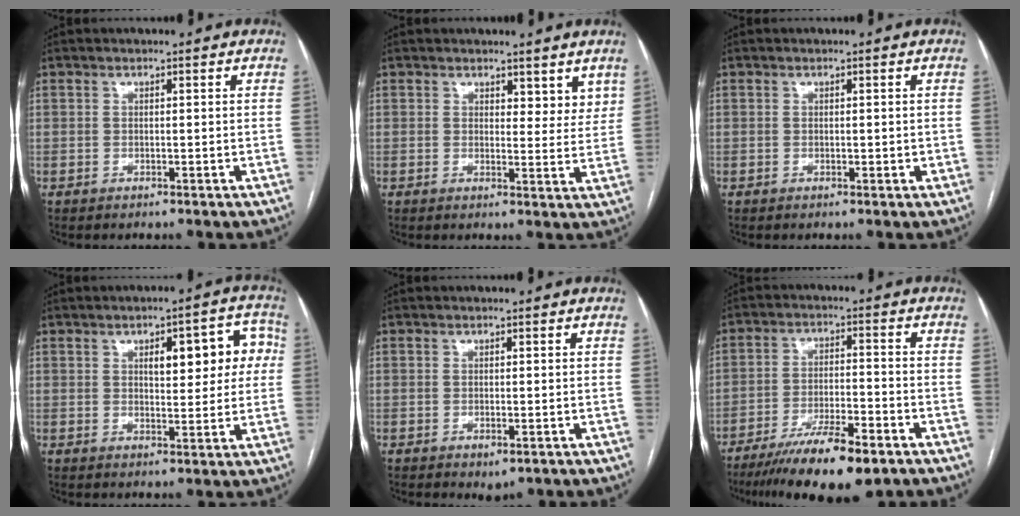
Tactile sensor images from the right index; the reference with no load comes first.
{"total": 4.3, "force": [3.2, 2.1, 1.9], "torque": [-0.009, -0.007, 0.042]}
{"total": 1.1, "force": [0.0, 0.6, 0.9], "torque": [-0.013, 0.001, 0.002]}
{"total": 9.1, "force": [2.2, 3.5, 8.1], "torque": [-0.092, 0.028, 0.028]}
{"total": 1.9, "force": [-0.9, 0.8, 1.4], "torque": [-0.020, -0.004, -0.005]}
{"total": 13.0, "force": [-9.1, 2.3, 9.0], "torque": [-0.156, -0.026, -0.152]}